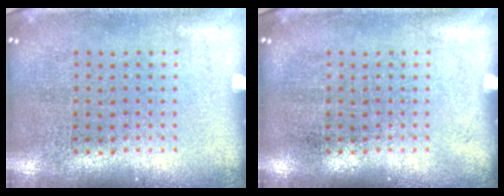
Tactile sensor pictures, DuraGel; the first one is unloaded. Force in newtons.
{"total": 0.0}